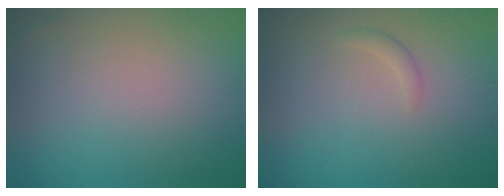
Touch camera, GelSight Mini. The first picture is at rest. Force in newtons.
{"total": 0.8, "press": 0.8, "slide": 0.0}